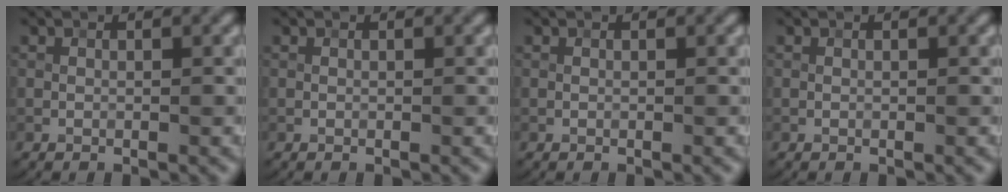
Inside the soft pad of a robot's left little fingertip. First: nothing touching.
{"total": 0.0}
{"total": 0.0}
{"total": 0.0}